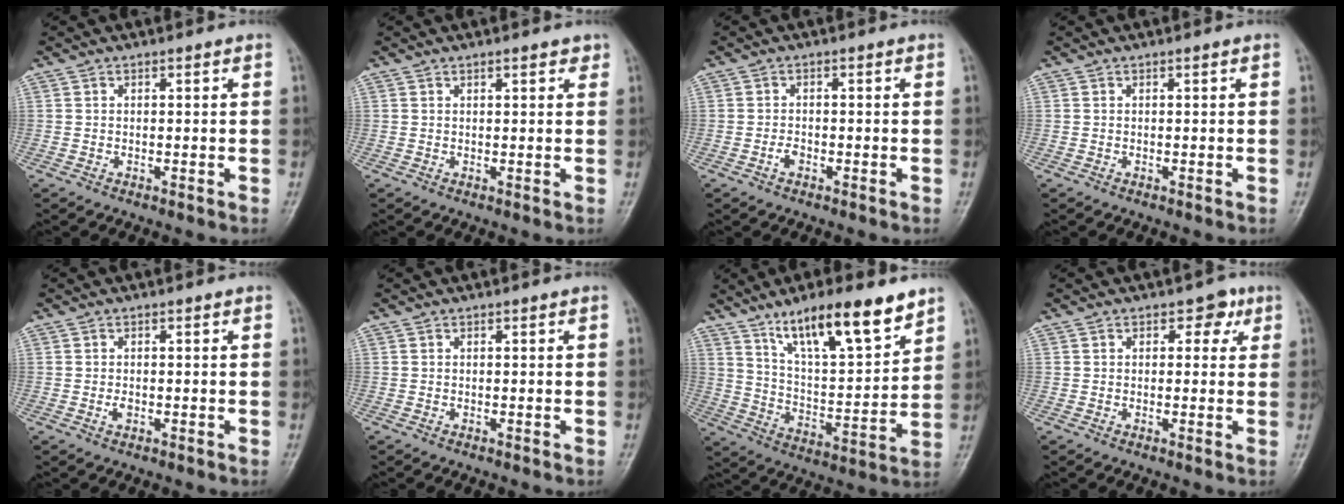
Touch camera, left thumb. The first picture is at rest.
{"total": 2.0, "force": [1.4, 0.8, 1.2], "torque": [-0.009, -0.005, 0.015]}
{"total": 1.7, "force": [-0.8, 1.0, 1.0], "torque": [-0.017, 0.005, -0.018]}
{"total": 0.0}
{"total": 1.4, "force": [-0.3, 0.9, 1.0], "torque": [-0.014, 0.000, -0.005]}
{"total": 0.0}
{"total": 17.0, "force": [11.5, 4.4, 11.7], "torque": [-0.169, -0.058, 0.206]}
{"total": 3.5, "force": [1.5, 2.5, 2.0], "torque": [0.000, -0.001, 0.014]}